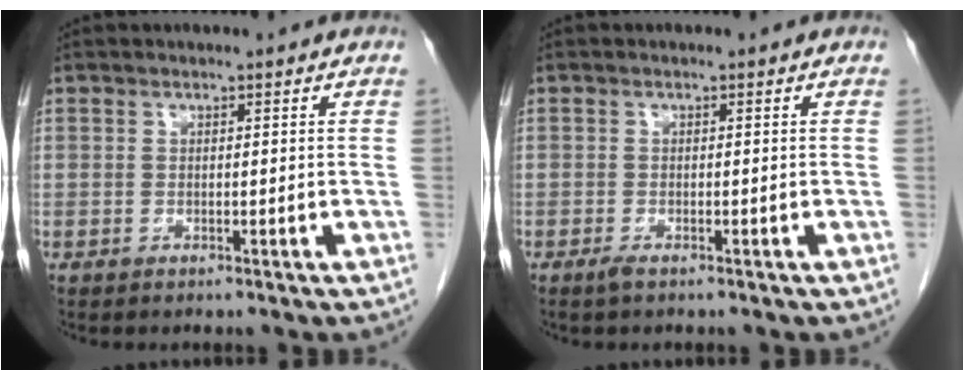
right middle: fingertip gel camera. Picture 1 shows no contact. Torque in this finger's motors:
{"motor_torque": [-0.03, 0.09, 0.02, 0.00]}